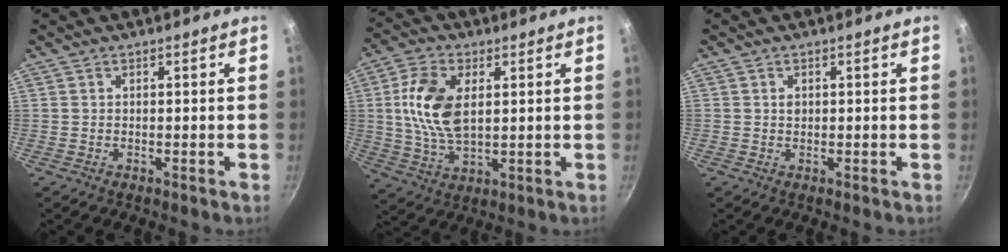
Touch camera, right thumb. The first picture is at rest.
{"total": 12.2, "force": [2.2, 6.9, 9.8], "torque": [-0.184, -0.002, 0.042]}
{"total": 1.1, "force": [0.2, 0.9, 0.6], "torque": [-0.005, -0.001, 0.002]}